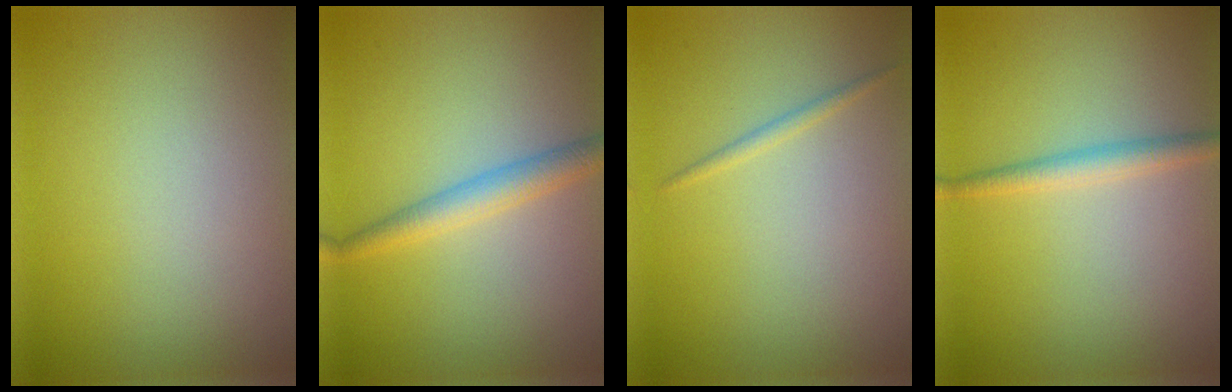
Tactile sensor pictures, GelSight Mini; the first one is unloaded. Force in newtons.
{"total": 2.6, "press": 2.6, "slide": 0.0}
{"total": 0.8, "press": 0.8, "slide": 0.0}
{"total": 2.0, "press": 2.0, "slide": 0.0}